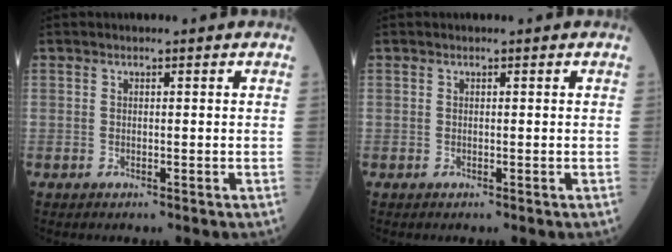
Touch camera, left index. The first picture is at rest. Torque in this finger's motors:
{"motor_torque": [-0.27, -0.10, 0.04, 0.01]}